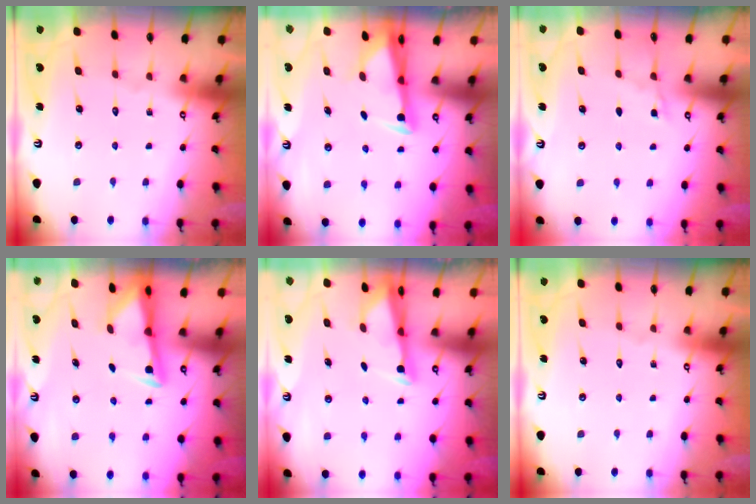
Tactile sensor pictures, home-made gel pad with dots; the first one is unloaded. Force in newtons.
{"total": 2.9, "press": 2.7, "slide": 0.9}
{"total": 4.7, "press": 4.6, "slide": 0.6}
{"total": 2.9, "press": 2.8, "slide": 0.5}
{"total": 2.9, "press": 2.8, "slide": 0.7}
{"total": 0.0}